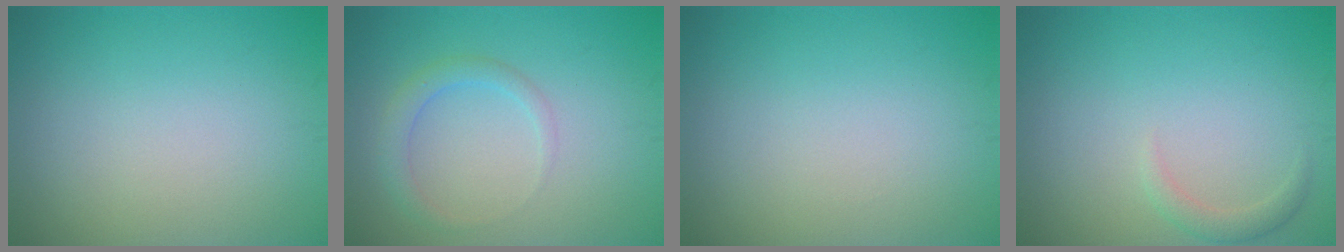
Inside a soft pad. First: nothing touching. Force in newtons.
{"total": 1.9, "press": 1.9, "slide": 0.1}
{"total": 0.0}
{"total": 1.3, "press": 1.3, "slide": 0.1}